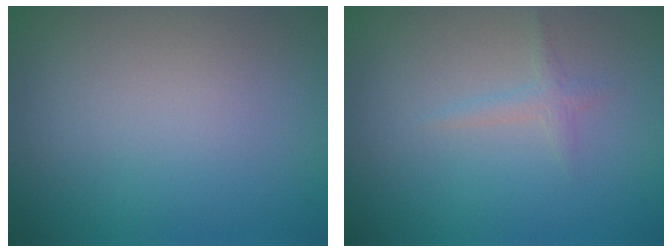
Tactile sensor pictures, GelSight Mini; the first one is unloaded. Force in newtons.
{"total": 1.0, "press": 1.0, "slide": 0.1}